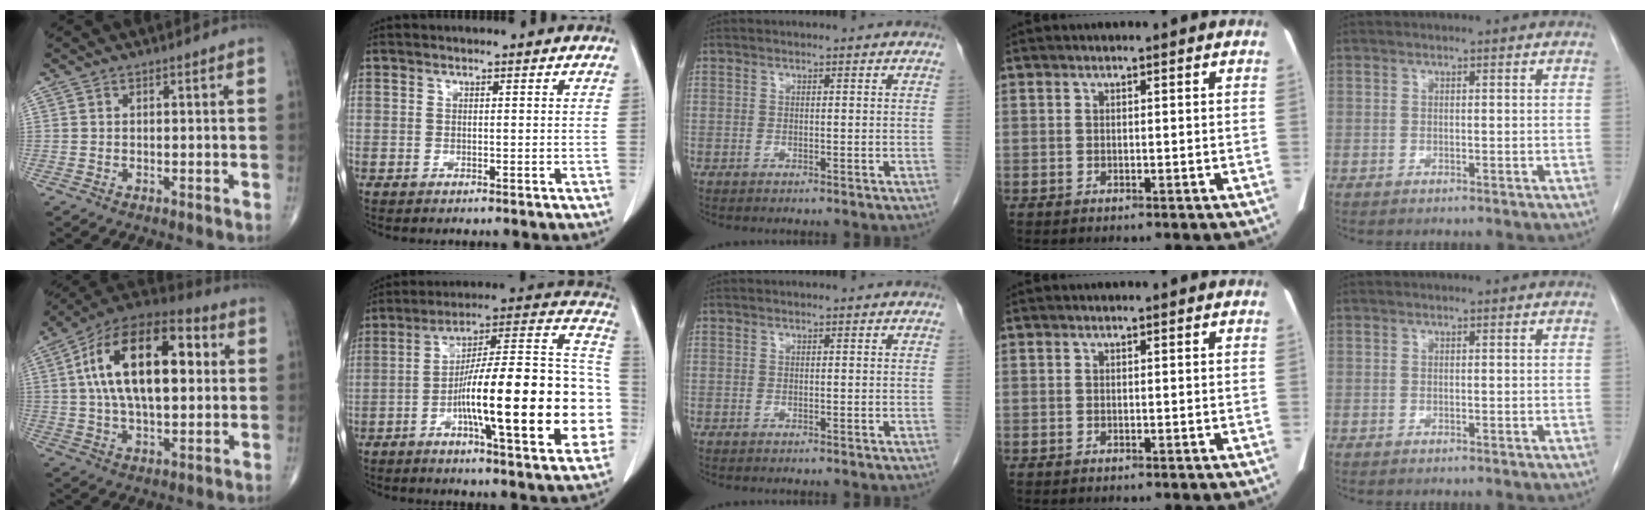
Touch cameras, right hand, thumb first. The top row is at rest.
{"thumb": {"total": 23.3, "force": [4.3, 11.7, 19.7], "torque": [-0.327, 0.020, 0.061]}, "index": {"total": 26.4, "force": [-6.1, 3.9, 25.4], "torque": [-0.312, 0.018, -0.094]}}